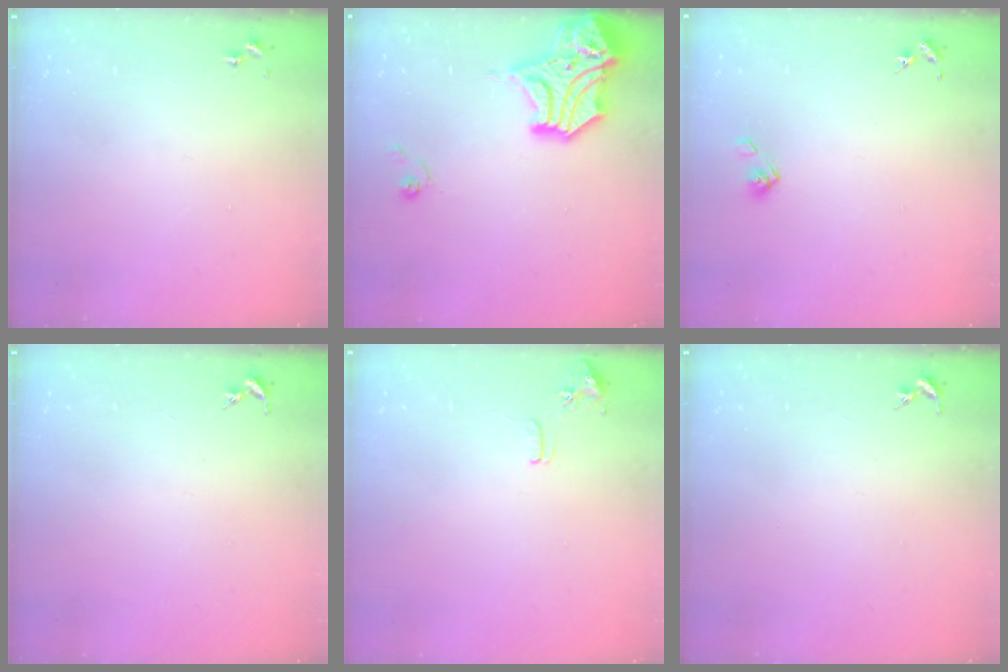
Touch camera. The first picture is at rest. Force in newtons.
{"total": 15.8, "press": 15.6, "slide": 2.4}
{"total": 5.4, "press": 4.9, "slide": 2.3}
{"total": 0.0}
{"total": 8.1, "press": 8.1, "slide": 0.7}
{"total": 0.0}